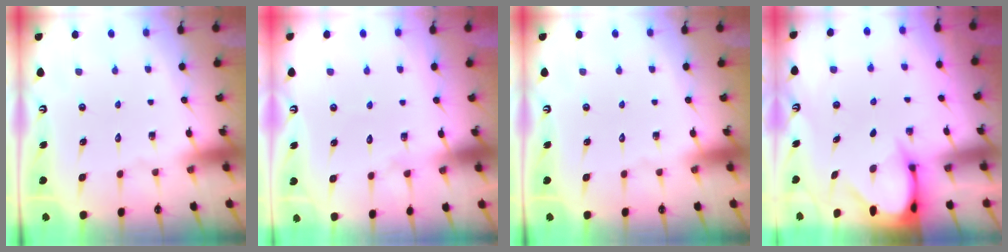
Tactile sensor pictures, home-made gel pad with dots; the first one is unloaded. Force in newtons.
{"total": 4.8, "press": 4.8, "slide": 0.5}
{"total": 0.0}
{"total": 3.5, "press": 3.5, "slide": 0.3}